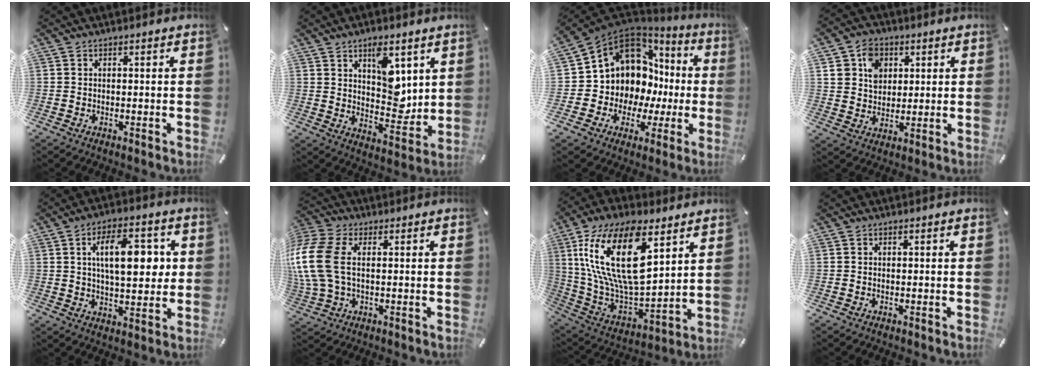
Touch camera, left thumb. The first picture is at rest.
{"total": 10.3, "force": [4.4, 6.3, 6.9], "torque": [-0.074, -0.032, 0.075]}
{"total": 11.1, "force": [4.5, 9.3, 4.2], "torque": [-0.091, -0.067, 0.094]}
{"total": 8.3, "force": [2.7, 7.2, 3.2], "torque": [-0.045, 0.004, 0.047]}
{"total": 13.6, "force": [3.1, 6.8, 11.4], "torque": [-0.172, 0.001, 0.048]}
{"total": 12.5, "force": [1.6, 8.2, 9.3], "torque": [-0.228, 0.001, 0.029]}
{"total": 25.4, "force": [10.2, 12.1, 19.8], "torque": [-0.416, -0.042, 0.173]}
{"total": 0.0}